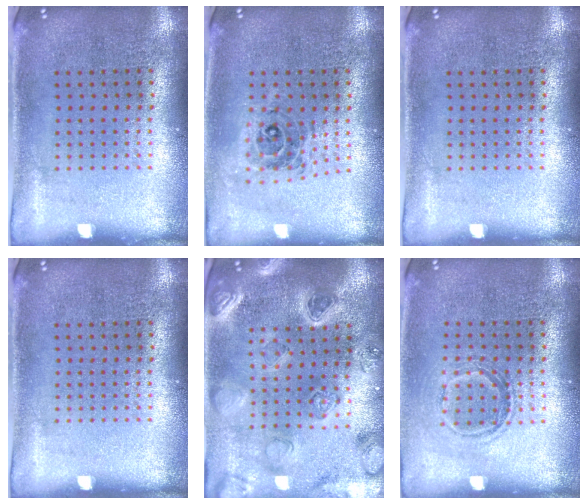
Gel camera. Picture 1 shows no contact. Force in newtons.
{"total": 0.7, "press": 0.7, "slide": 0.1}
{"total": 0.0}
{"total": 0.0}
{"total": 2.4, "press": 2.4, "slide": 0.2}
{"total": 1.2, "press": 1.0, "slide": 0.6}